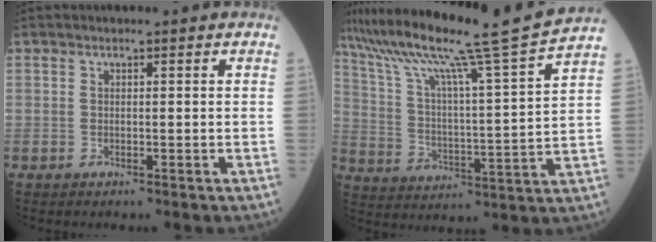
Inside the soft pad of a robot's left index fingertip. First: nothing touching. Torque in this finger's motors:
{"motor_torque": [0.85, -1.29, 0.40, 0.11]}